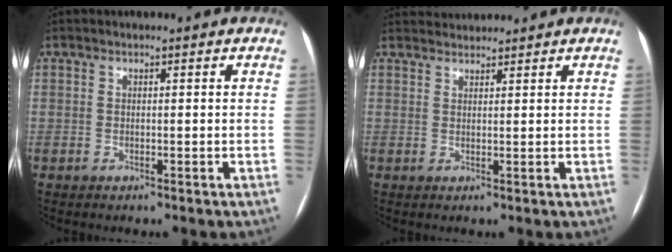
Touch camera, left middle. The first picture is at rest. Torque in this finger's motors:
{"motor_torque": [0.28, -0.66, -0.02, -0.01]}